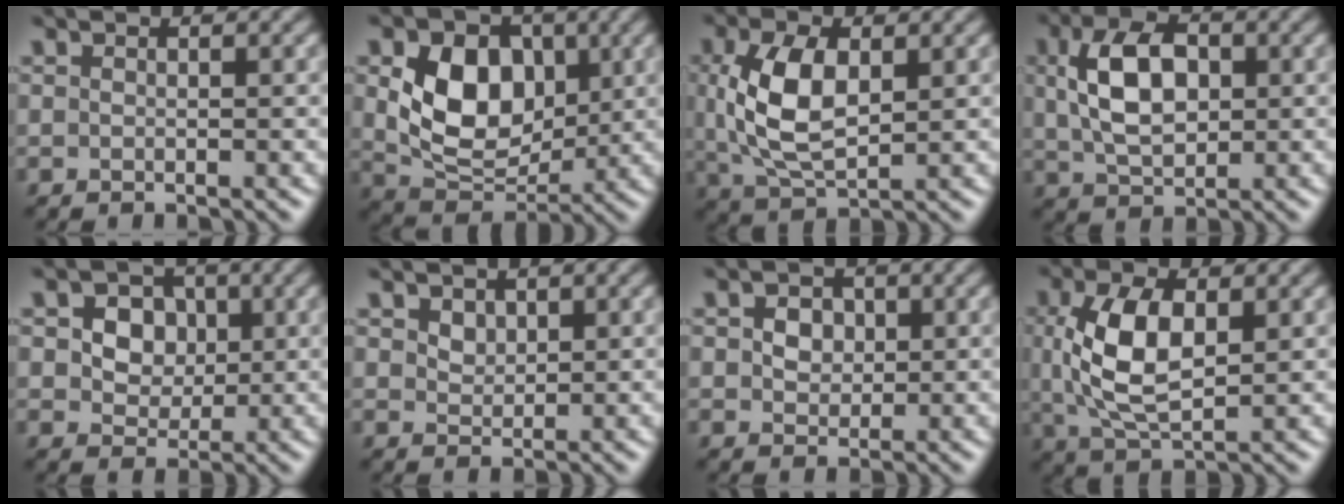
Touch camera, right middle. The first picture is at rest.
{"total": 7.3, "force": [1.2, 5.3, 4.9], "torque": [-0.095, -0.006, 0.022]}
{"total": 6.3, "force": [0.9, 3.4, 5.2], "torque": [-0.117, 0.002, 0.023]}
{"total": 6.1, "force": [1.0, 3.7, 4.8], "torque": [-0.096, 0.010, 0.019]}
{"total": 5.1, "force": [1.6, 4.0, 2.7], "torque": [-0.056, 0.012, 0.015]}
{"total": 1.0, "force": [0.7, 0.7, 0.2], "torque": [-0.008, -0.002, 0.021]}
{"total": 2.3, "force": [0.6, 1.9, 1.2], "torque": [-0.025, 0.006, 0.003]}
{"total": 6.4, "force": [0.8, 3.2, 5.5], "torque": [-0.122, 0.002, 0.019]}